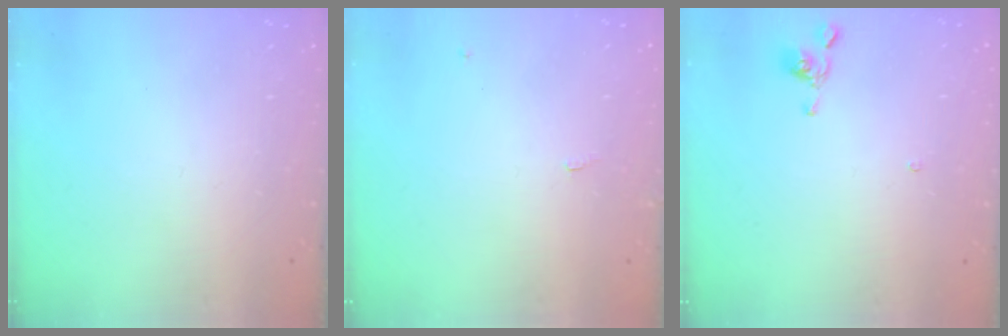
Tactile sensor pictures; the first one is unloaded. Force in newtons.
{"total": 1.6, "press": 1.6, "slide": 0.3}
{"total": 1.1, "press": 1.1, "slide": 0.3}